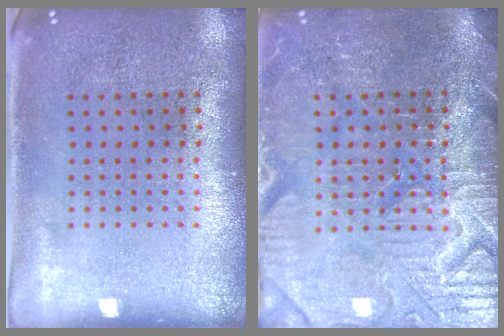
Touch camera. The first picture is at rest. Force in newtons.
{"total": 3.9, "press": 3.8, "slide": 1.0}